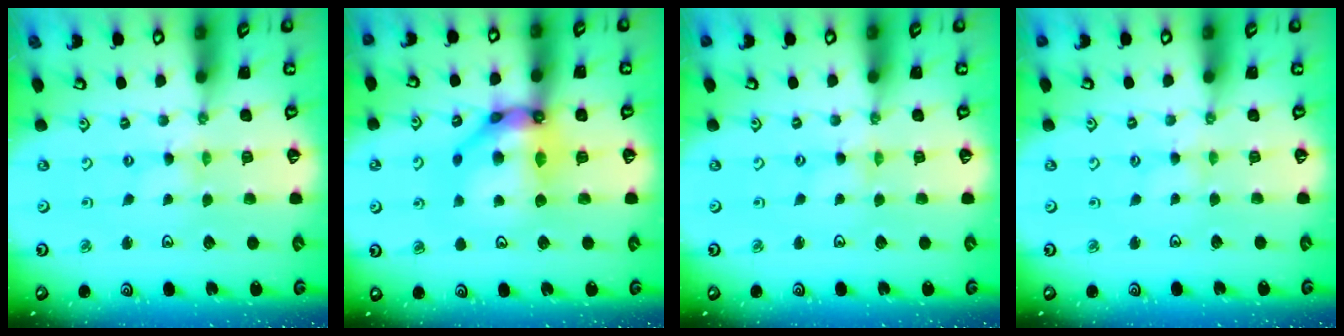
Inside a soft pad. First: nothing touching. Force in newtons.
{"total": 14.2, "press": 14.1, "slide": 2.0}
{"total": 1.2, "press": 1.2, "slide": 0.2}
{"total": 2.5, "press": 2.5, "slide": 0.4}